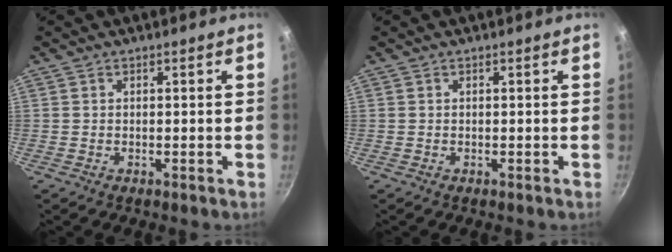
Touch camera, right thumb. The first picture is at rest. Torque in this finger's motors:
{"motor_torque": [0.00, 0.00, 0.01, -0.01, 0.00]}